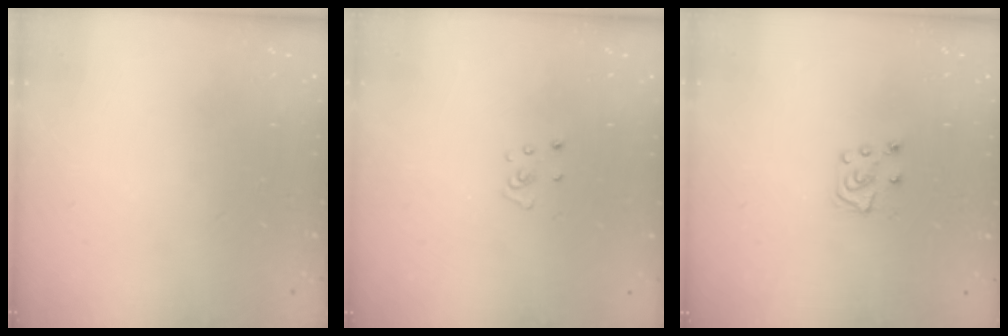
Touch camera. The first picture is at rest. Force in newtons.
{"total": 3.2, "press": 3.2, "slide": 0.4}
{"total": 6.4, "press": 6.3, "slide": 0.5}